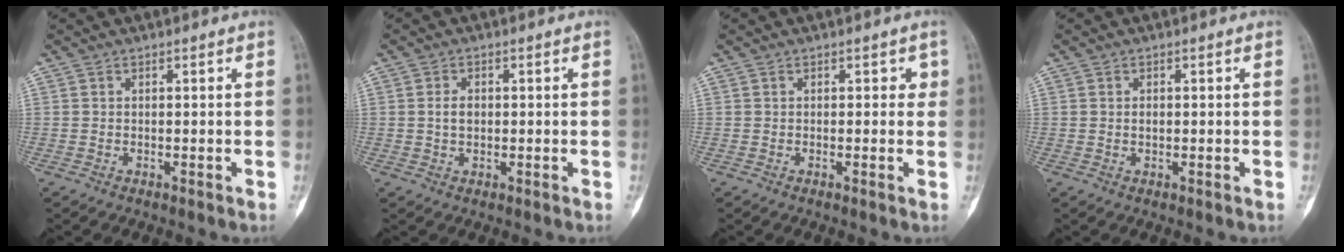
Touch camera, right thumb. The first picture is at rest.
{"total": 2.4, "force": [0.1, 1.7, 1.8], "torque": [-0.027, 0.003, 0.001]}
{"total": 1.5, "force": [0.2, 1.1, 1.0], "torque": [0.009, 0.005, -0.006]}
{"total": 0.9, "force": [0.0, 0.6, 0.6], "torque": [-0.006, 0.001, 0.001]}